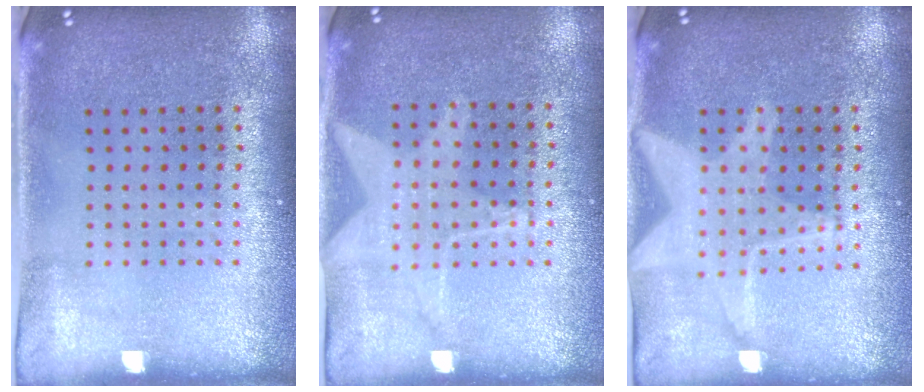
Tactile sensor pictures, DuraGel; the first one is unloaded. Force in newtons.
{"total": 1.0, "press": 0.9, "slide": 0.4}
{"total": 3.1, "press": 3.1, "slide": 0.3}